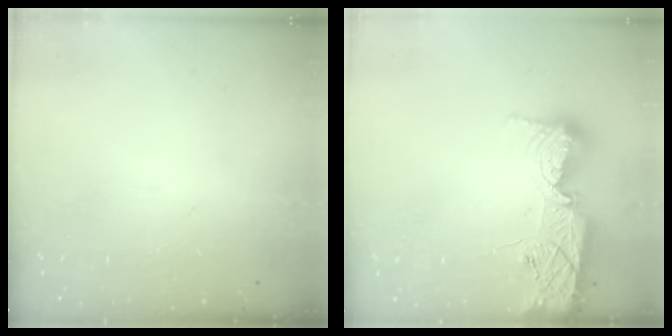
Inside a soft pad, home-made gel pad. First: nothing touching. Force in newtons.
{"total": 14.0, "press": 14.0, "slide": 1.1}